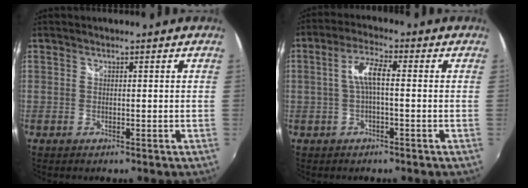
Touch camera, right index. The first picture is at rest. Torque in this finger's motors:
{"motor_torque": [0.35, 0.19, 0.41, 0.11]}